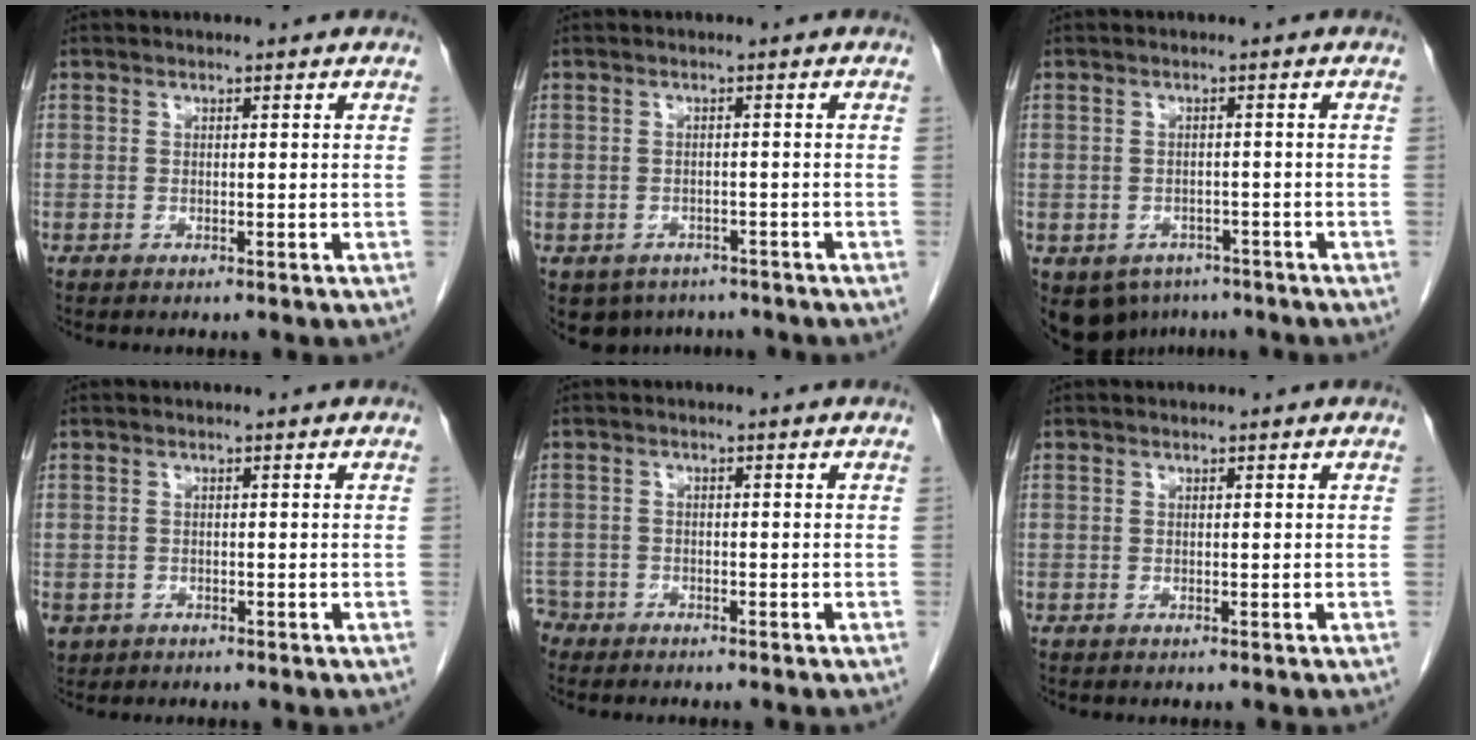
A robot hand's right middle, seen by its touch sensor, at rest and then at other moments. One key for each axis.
{"total": 5.5, "fx": -4.0, "fy": 3.7, "fz": 0.8, "tx": -0.007, "ty": 0.006, "tz": -0.053}
{"total": 8.6, "fx": -5.1, "fy": 6.4, "fz": 2.3, "tx": -0.054, "ty": -0.002, "tz": -0.062}
{"total": 3.1, "fx": -1.6, "fy": 2.5, "fz": 0.7, "tx": -0.016, "ty": -0.001, "tz": -0.023}
{"total": 3.2, "fx": -2.8, "fy": 1.6, "fz": -0.3, "tx": -0.002, "ty": 0.001, "tz": -0.056}
{"total": 0.0}